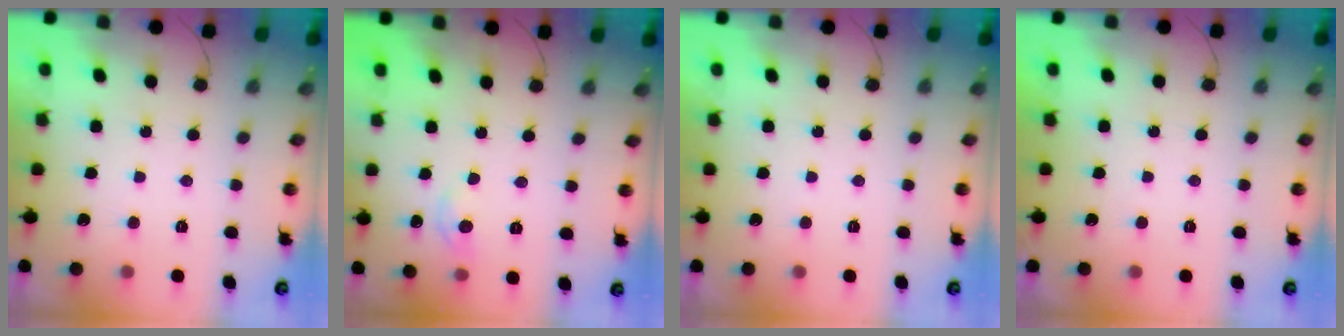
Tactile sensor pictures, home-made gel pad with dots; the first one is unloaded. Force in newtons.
{"total": 3.9, "press": 3.9, "slide": 0.5}
{"total": 0.0}
{"total": 0.0}